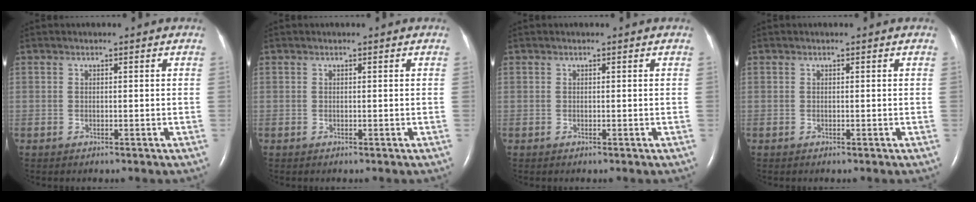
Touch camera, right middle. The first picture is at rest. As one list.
[{"total": 0.0}, {"total": 0.0}, {"total": 0.0}]